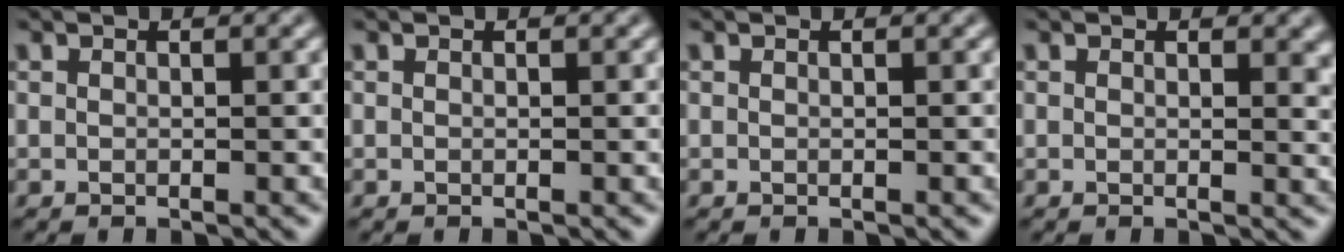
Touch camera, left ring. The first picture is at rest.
{"total": 0.0}
{"total": 0.0}
{"total": 1.7, "force": [0.5, 0.8, 1.4], "torque": [-0.014, -0.003, 0.009]}